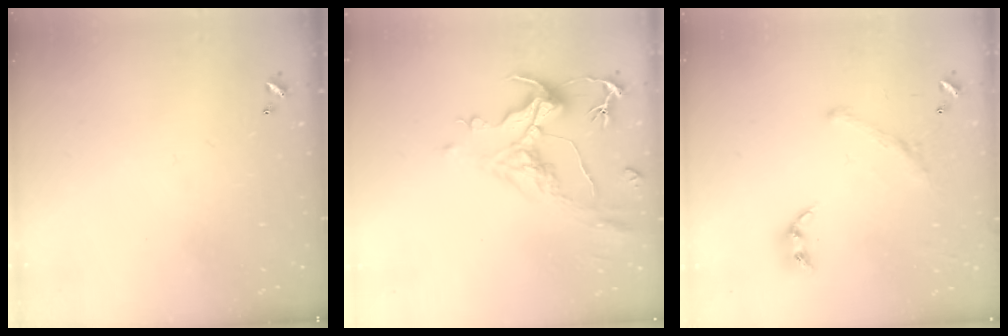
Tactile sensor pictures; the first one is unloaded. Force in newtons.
{"total": 1.5, "press": 0.4, "slide": 1.4}
{"total": 1.2, "press": 0.6, "slide": 1.0}